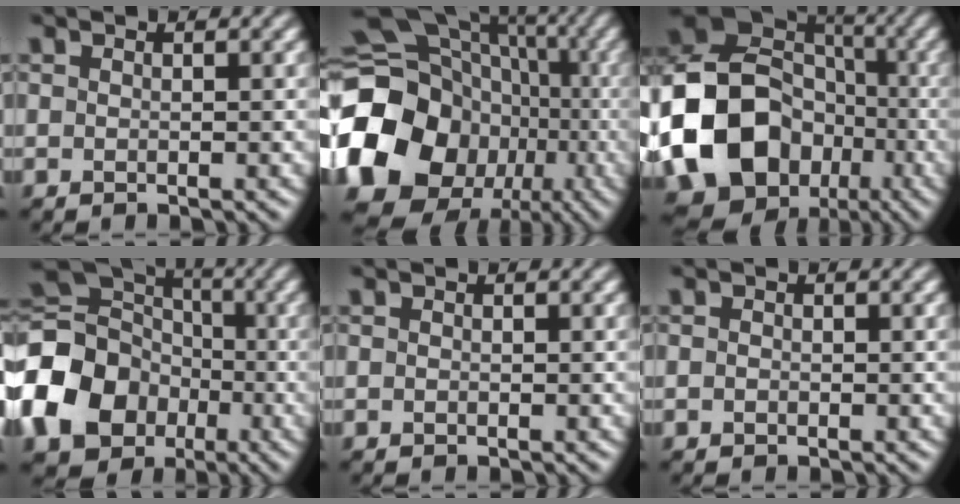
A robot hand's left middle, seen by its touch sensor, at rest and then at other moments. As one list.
[{"total": 19.2, "force": [-5.0, 16.5, 8.4], "torque": [-0.174, -0.005, -0.120]}, {"total": 18.5, "force": [-4.9, 15.3, 9.2], "torque": [-0.196, -0.012, -0.112]}, {"total": 15.2, "force": [-3.9, 12.6, 7.6], "torque": [-0.179, -0.026, -0.100]}, {"total": 0.0}, {"total": 0.6, "force": [-0.2, 0.5, 0.2], "torque": [-0.002, -0.003, -0.004]}]